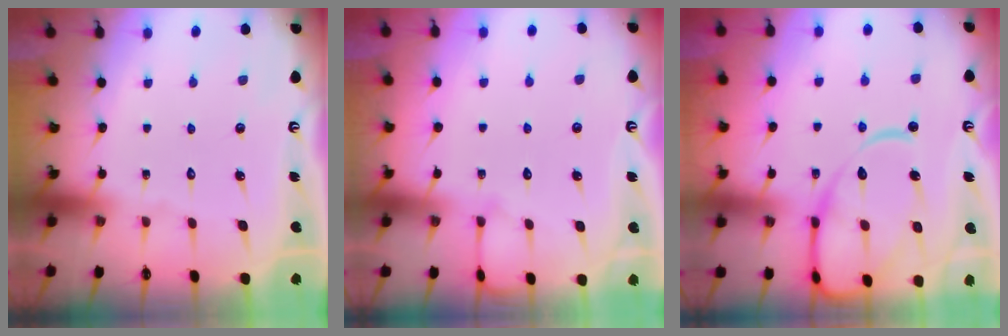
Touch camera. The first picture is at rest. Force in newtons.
{"total": 3.7, "press": 3.7, "slide": 0.4}
{"total": 14.3, "press": 14.3, "slide": 1.5}